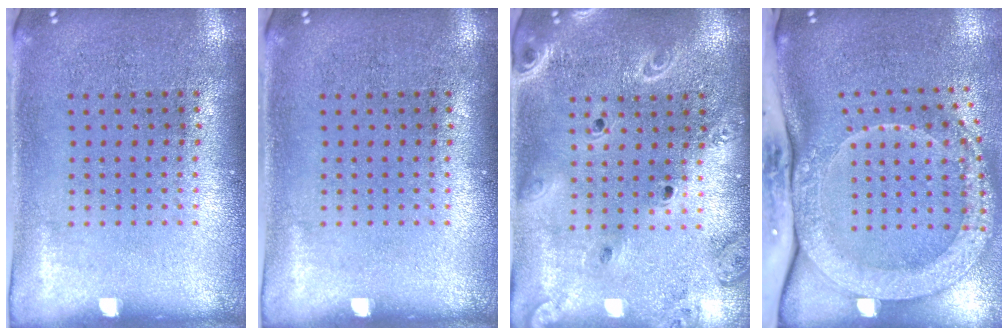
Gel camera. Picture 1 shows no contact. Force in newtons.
{"total": 0.0}
{"total": 2.1, "press": 1.9, "slide": 0.9}
{"total": 3.1, "press": 2.2, "slide": 2.2}